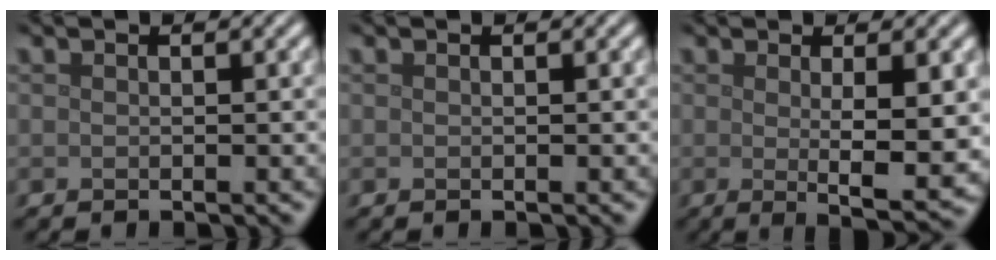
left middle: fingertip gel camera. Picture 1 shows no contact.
{"total": 0.0}
{"total": 5.6, "force": [0.0, 1.0, 5.5], "torque": [-0.084, -0.013, 0.006]}